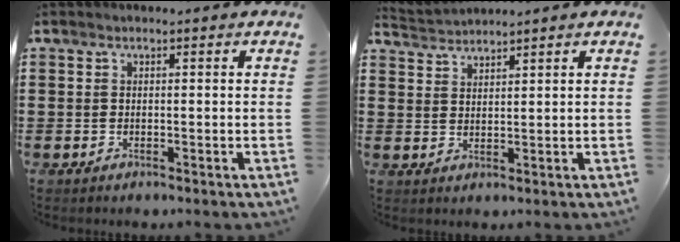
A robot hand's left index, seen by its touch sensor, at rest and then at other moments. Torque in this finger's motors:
{"motor_torque": [-0.09, 0.46, -0.05, -0.02]}